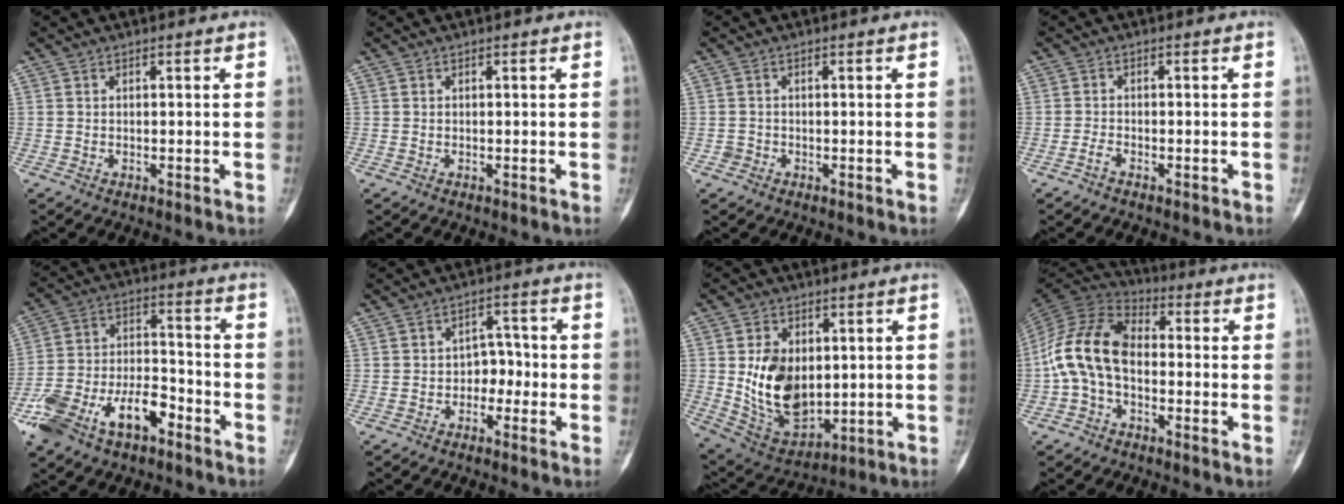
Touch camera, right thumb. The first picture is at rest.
{"total": 0.0}
{"total": 1.0, "force": [-0.4, 1.0, 0.0], "torque": [0.006, 0.006, -0.011]}
{"total": 1.5, "force": [-1.2, 0.5, 0.8], "torque": [-0.020, 0.008, -0.022]}
{"total": 16.3, "force": [-8.9, 8.2, 10.9], "torque": [-0.201, 0.061, -0.161]}
{"total": 4.2, "force": [-1.3, 3.2, 2.5], "torque": [-0.005, 0.024, -0.032]}
{"total": 14.0, "force": [1.1, 9.6, 10.1], "torque": [-0.141, -0.017, 0.040]}
{"total": 13.0, "force": [-1.7, 8.6, 9.6], "torque": [-0.183, 0.036, -0.044]}